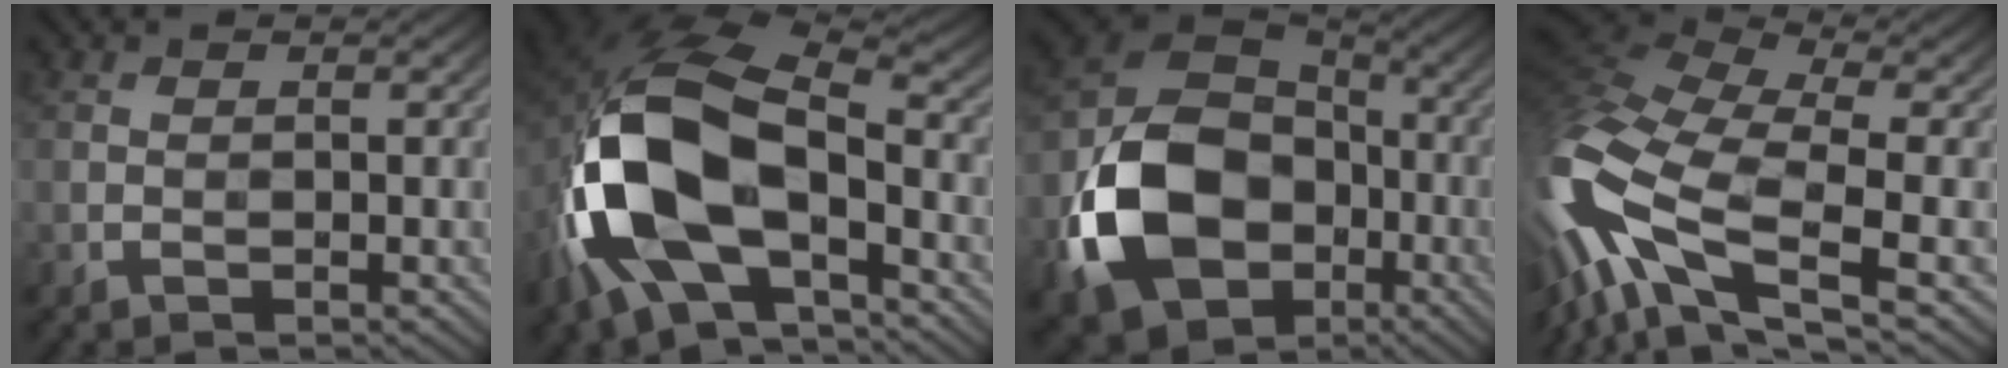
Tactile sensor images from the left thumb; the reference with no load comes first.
{"total": 17.1, "force": [-5.1, 9.4, 13.3], "torque": [-0.309, -0.025, -0.092]}
{"total": 15.6, "force": [-5.0, 11.6, 9.0], "torque": [-0.199, -0.031, -0.104]}
{"total": 17.4, "force": [-4.5, 7.6, 14.9], "torque": [-0.366, -0.015, -0.085]}